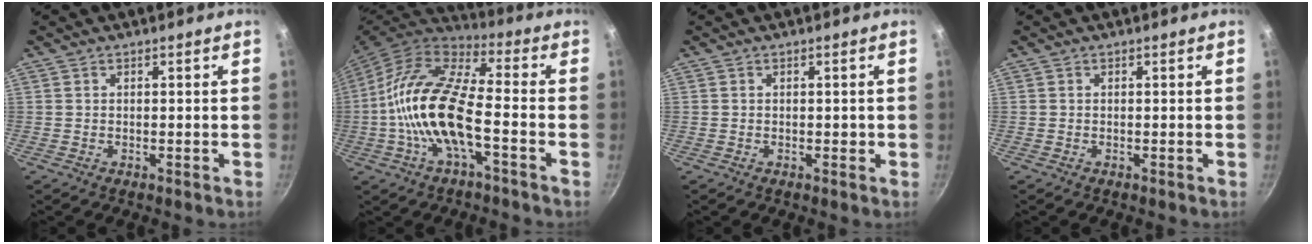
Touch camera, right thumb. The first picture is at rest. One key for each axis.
{"total": 17.1, "fx": -3.5, "fy": 6.5, "fz": 15.4, "tx": -0.292, "ty": 0.036, "tz": -0.084}
{"total": 0.5, "fx": -0.1, "fy": 0.4, "fz": 0.3, "tx": 0.003, "ty": 0.003, "tz": -0.001}
{"total": 0.0}